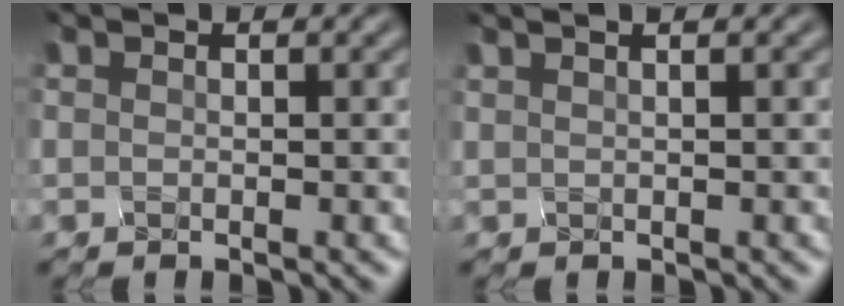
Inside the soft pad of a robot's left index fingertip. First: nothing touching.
{"total": 2.8, "force": [1.6, 1.2, 2.0], "torque": [-0.011, 0.024, -0.004]}